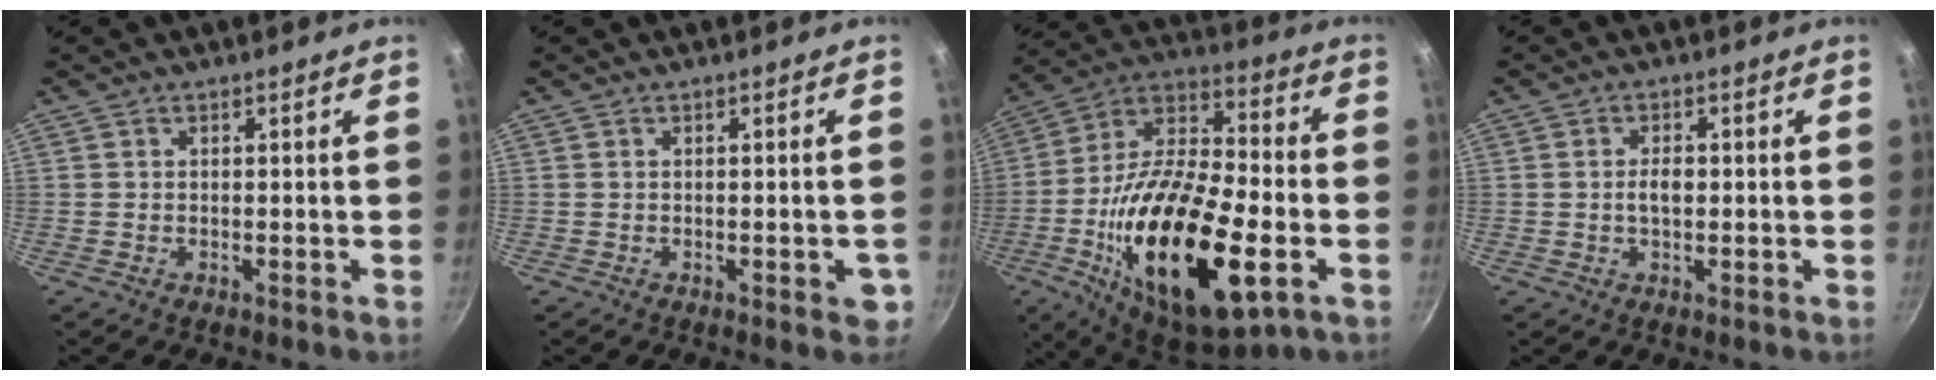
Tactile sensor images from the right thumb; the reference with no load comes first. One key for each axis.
{"total": 3.3, "fx": -1.1, "fy": 1.2, "fz": 2.9, "tx": -0.027, "ty": -0.003, "tz": -0.016}
{"total": 31.1, "fx": -8.8, "fy": 13.5, "fz": 26.6, "tx": -0.466, "ty": 0.018, "tz": -0.149}
{"total": 2.9, "fx": -0.1, "fy": 1.6, "fz": 2.4, "tx": -0.034, "ty": 0.007, "tz": -0.004}